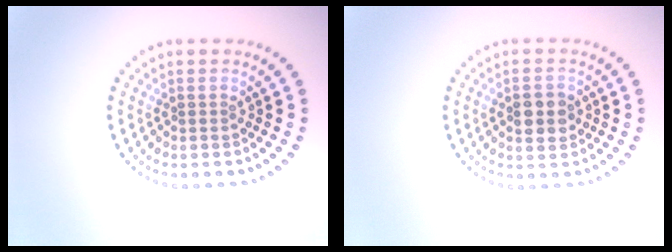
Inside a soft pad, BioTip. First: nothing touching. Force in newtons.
{"total": 2.8, "press": 2.8, "slide": 0.1}